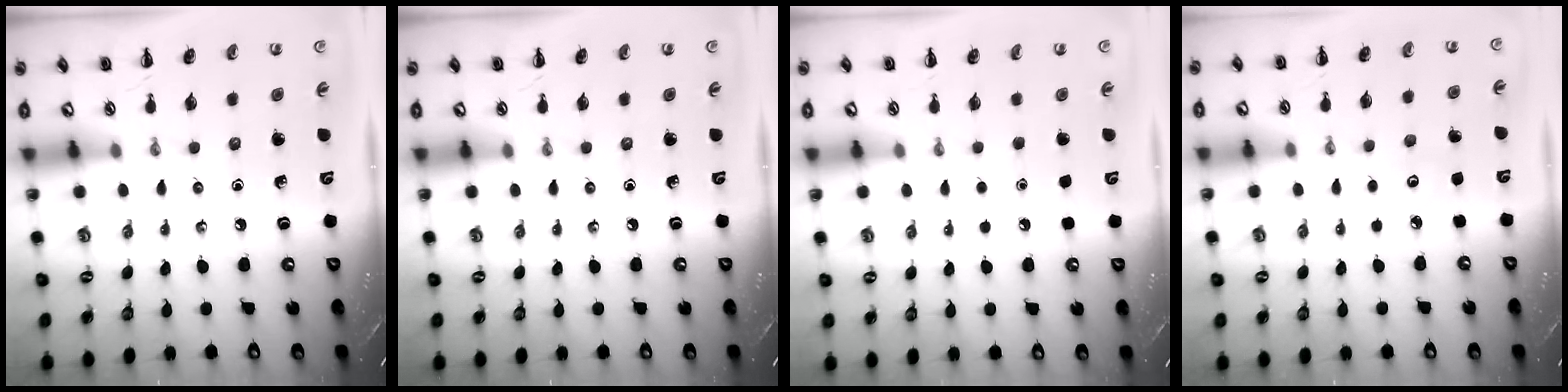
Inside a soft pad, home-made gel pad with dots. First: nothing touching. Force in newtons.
{"total": 0.0}
{"total": 1.8, "press": 1.7, "slide": 0.1}
{"total": 2.8, "press": 2.7, "slide": 0.8}